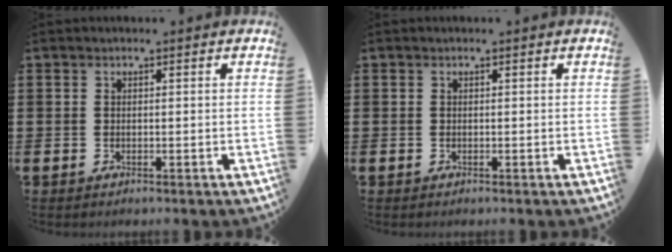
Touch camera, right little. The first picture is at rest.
{"total": 0.0}